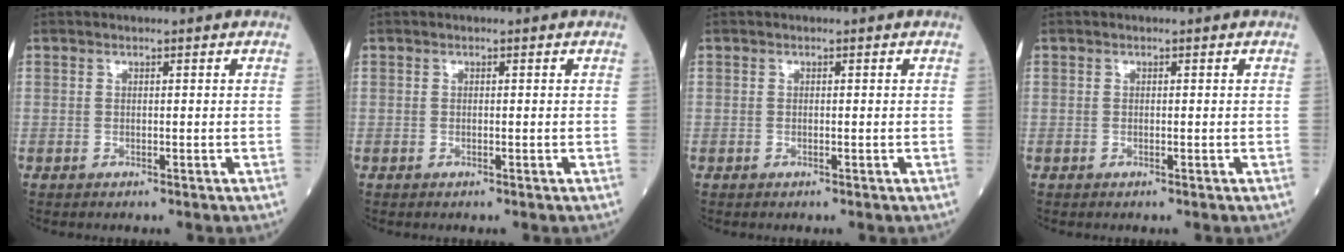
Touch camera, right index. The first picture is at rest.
{"total": 0.0}
{"total": 0.0}
{"total": 0.0}